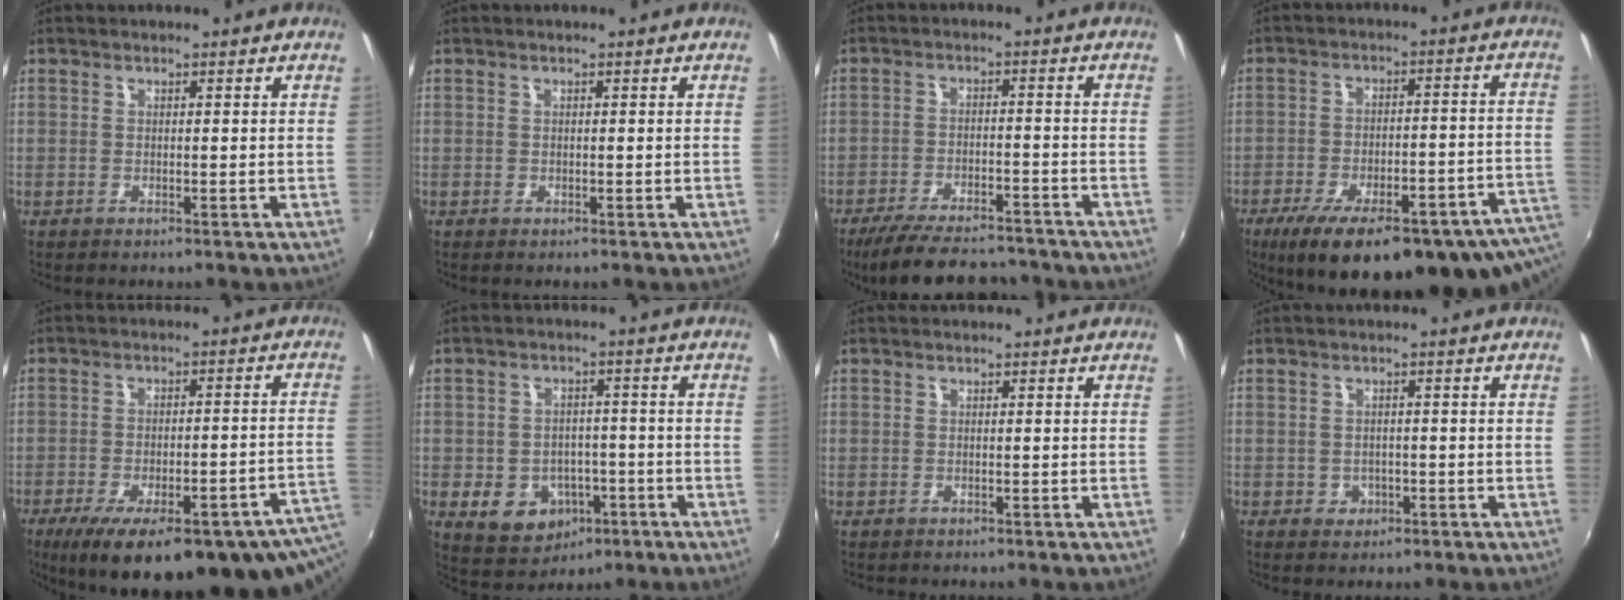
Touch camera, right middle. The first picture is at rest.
{"total": 0.0}
{"total": 15.5, "force": [-13.3, 4.5, 6.7], "torque": [-0.145, -0.014, -0.199]}
{"total": 28.1, "force": [-18.6, 8.2, 19.4], "torque": [-0.284, -0.052, -0.241]}
{"total": 26.1, "force": [-15.5, 8.1, 19.3], "torque": [-0.278, -0.046, -0.192]}
{"total": 9.8, "force": [-4.2, 7.6, 4.5], "torque": [-0.107, 0.007, -0.045]}
{"total": 1.2, "force": [-0.4, 1.1, -0.1], "torque": [-0.001, 0.004, -0.002]}
{"total": 2.5, "force": [-0.8, 2.3, 0.6], "torque": [-0.013, 0.001, -0.009]}